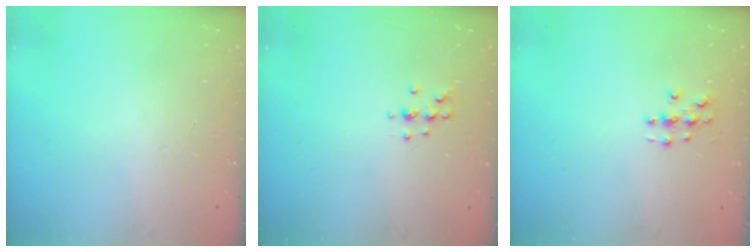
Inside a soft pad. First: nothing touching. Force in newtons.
{"total": 5.5, "press": 5.2, "slide": 1.6}
{"total": 3.2, "press": 3.2, "slide": 0.1}